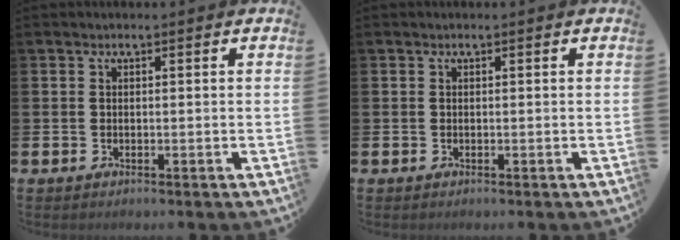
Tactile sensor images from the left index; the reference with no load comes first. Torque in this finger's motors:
{"motor_torque": [-0.07, -0.06, 0.00, 0.00]}